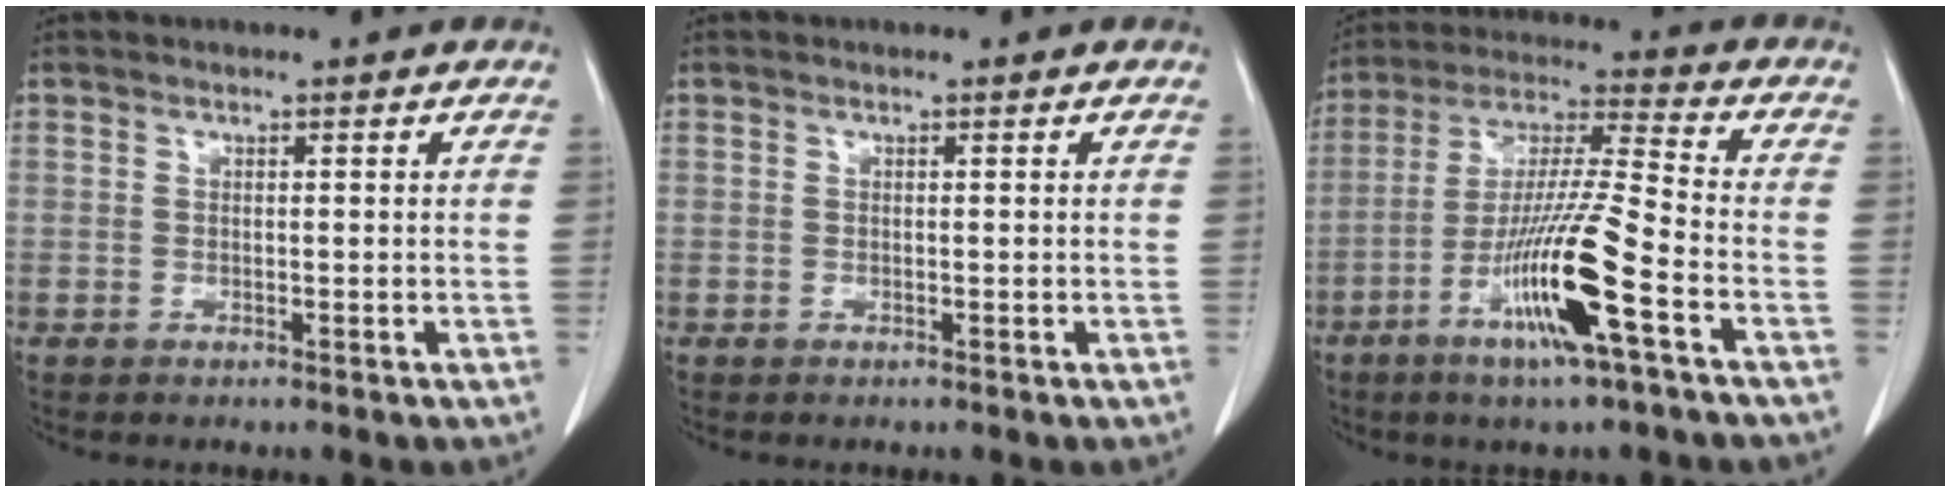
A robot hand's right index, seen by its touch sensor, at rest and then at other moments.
{"total": 0.0}
{"total": 15.0, "force": [-6.4, -0.1, 13.6], "torque": [-0.269, -0.015, -0.119]}